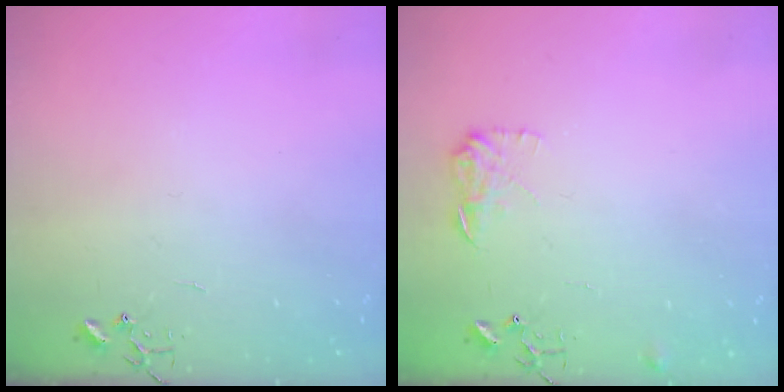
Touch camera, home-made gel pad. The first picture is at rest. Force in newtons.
{"total": 8.2, "press": 8.2, "slide": 0.4}